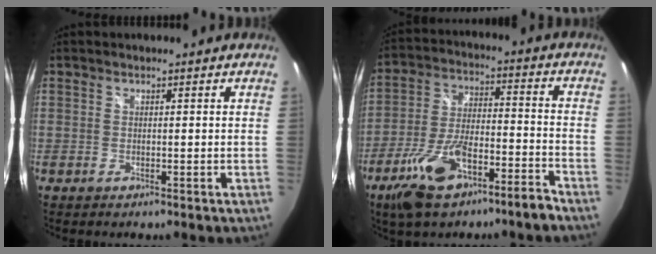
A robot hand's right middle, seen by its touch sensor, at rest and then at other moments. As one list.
[{"total": 14.6, "force": [-10.2, 4.0, 9.6], "torque": [-0.195, -0.009, -0.174]}]